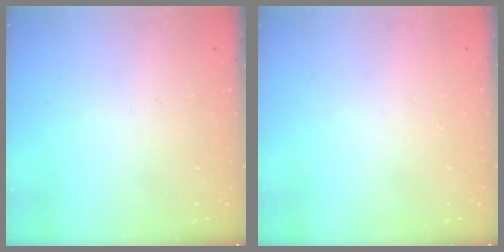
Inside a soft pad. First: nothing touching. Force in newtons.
{"total": 0.0}